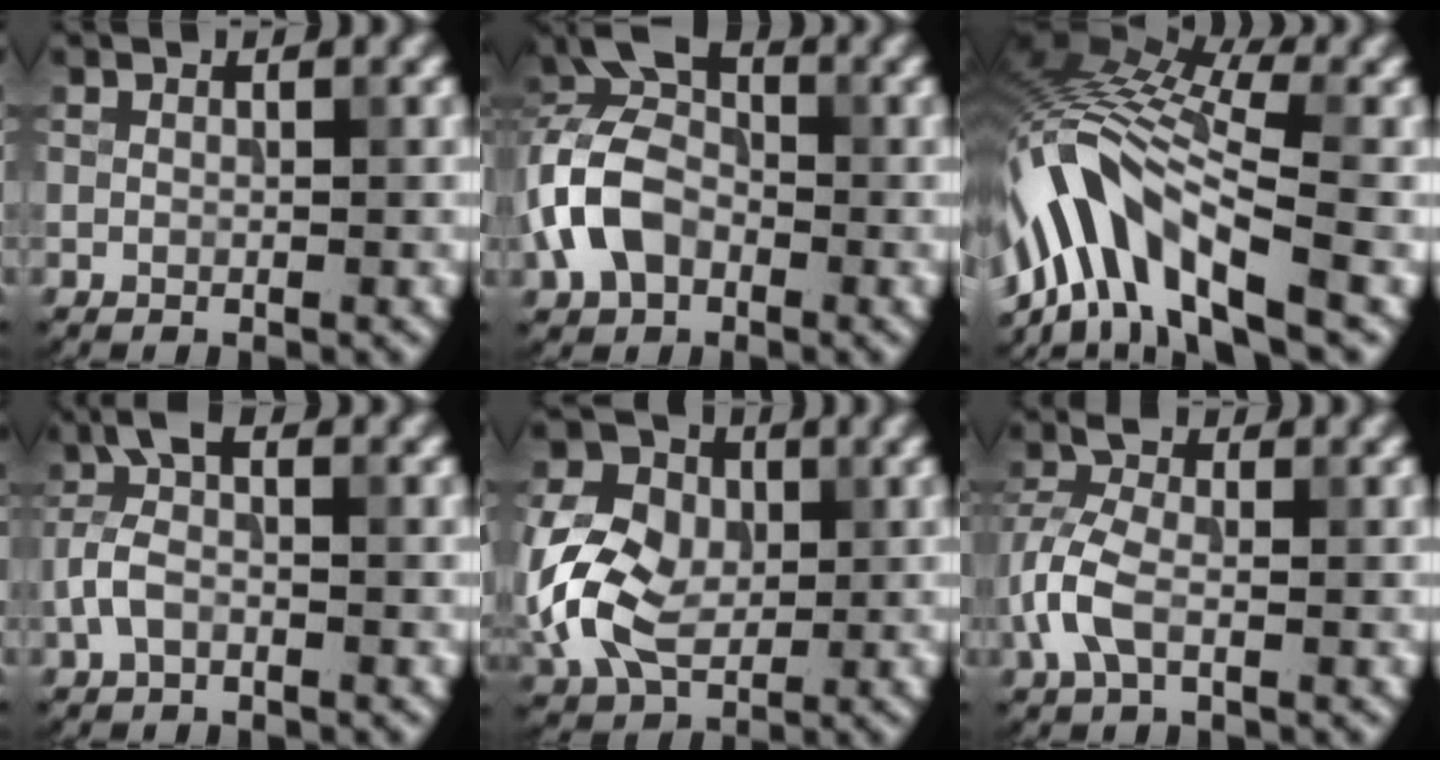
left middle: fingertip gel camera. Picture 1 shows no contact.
{"total": 7.0, "force": [-1.8, 4.8, 4.8], "torque": [-0.097, 0.018, -0.049]}
{"total": 10.6, "force": [-3.9, 3.5, 9.2], "torque": [-0.170, 0.026, -0.081]}
{"total": 3.1, "force": [-0.9, 1.4, 2.6], "torque": [-0.060, 0.013, -0.029]}
{"total": 8.0, "force": [-0.5, 6.0, 5.3], "torque": [-0.123, 0.010, -0.020]}
{"total": 4.3, "force": [-1.4, 2.3, 3.4], "torque": [-0.090, 0.005, -0.037]}